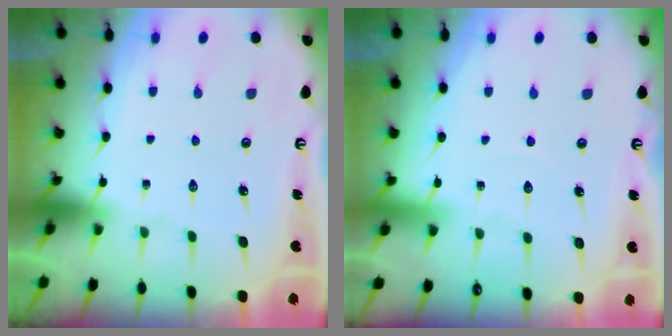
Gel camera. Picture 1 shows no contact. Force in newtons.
{"total": 2.9, "press": 2.9, "slide": 0.3}